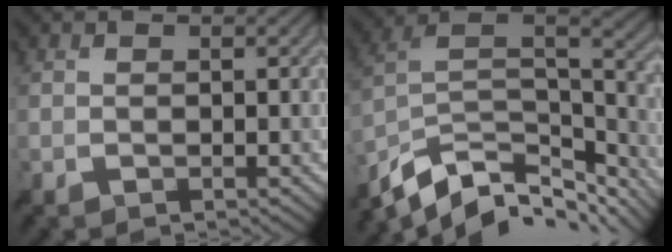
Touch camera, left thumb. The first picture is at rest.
{"total": 13.7, "force": [-9.0, 6.3, 8.2], "torque": [-0.203, -0.013, -0.144]}